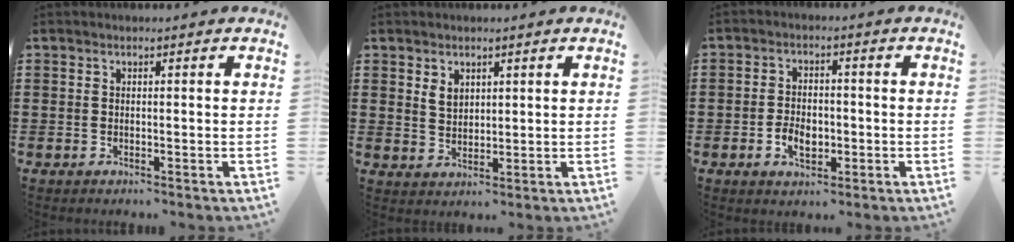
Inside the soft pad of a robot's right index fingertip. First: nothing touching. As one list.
[{"total": 2.5, "force": [1.5, 1.8, 1.0], "torque": [-0.025, 0.005, 0.029]}, {"total": 4.0, "force": [-1.3, 2.4, 2.9], "torque": [-0.049, -0.002, -0.023]}]